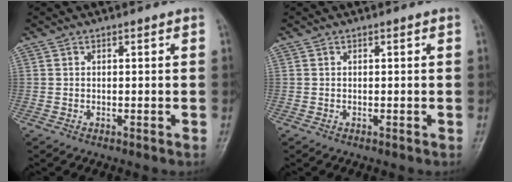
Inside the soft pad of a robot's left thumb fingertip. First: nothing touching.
{"total": 0.0}